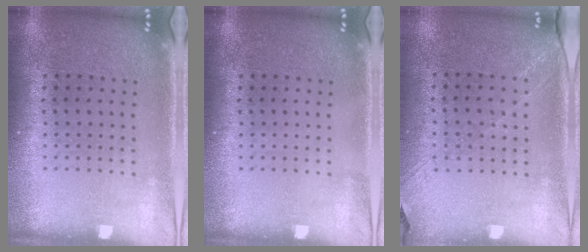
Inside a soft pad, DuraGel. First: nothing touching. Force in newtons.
{"total": 0.0}
{"total": 1.2, "press": 1.0, "slide": 0.7}